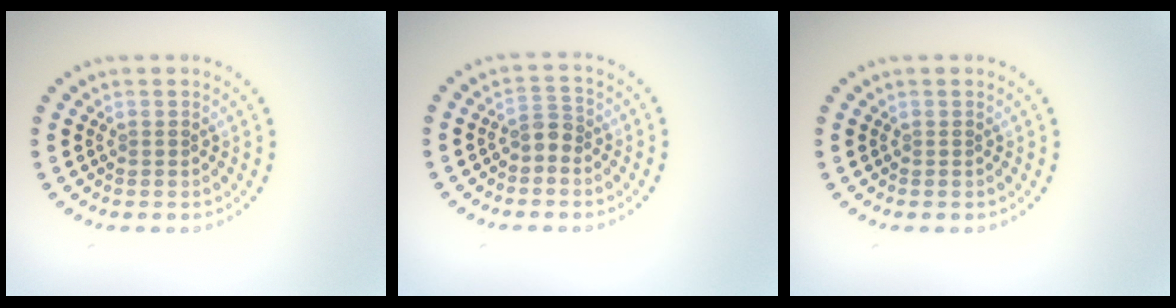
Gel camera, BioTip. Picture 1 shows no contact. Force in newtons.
{"total": 1.8, "press": 1.5, "slide": 0.9}
{"total": 0.0}